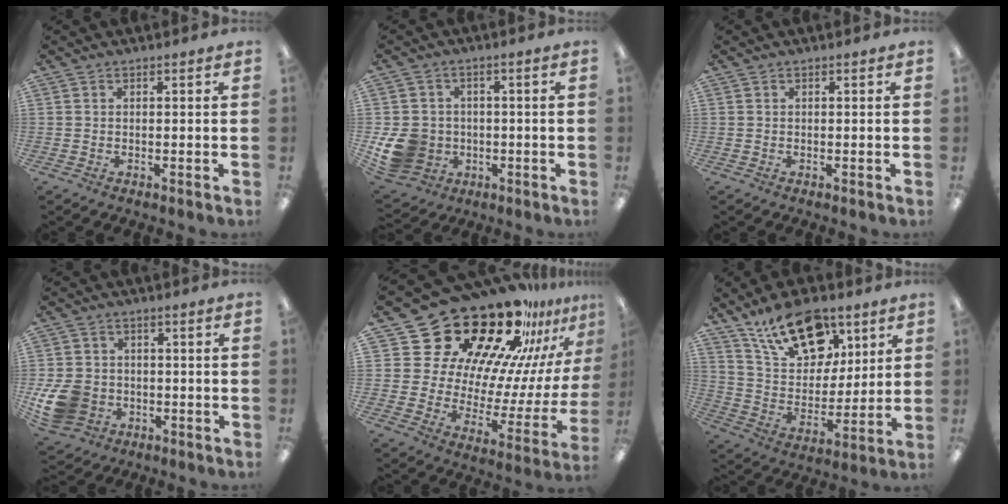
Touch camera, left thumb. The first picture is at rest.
{"total": 10.9, "force": [-2.2, 9.7, 4.6], "torque": [-0.122, 0.019, -0.033]}
{"total": 0.0}
{"total": 10.7, "force": [-3.2, 8.7, 5.4], "torque": [-0.113, 0.022, -0.057]}
{"total": 26.2, "force": [21.4, 11.7, 9.6], "torque": [-0.147, -0.176, 0.386]}
{"total": 18.6, "force": [11.8, 10.4, 9.8], "torque": [-0.150, -0.053, 0.209]}